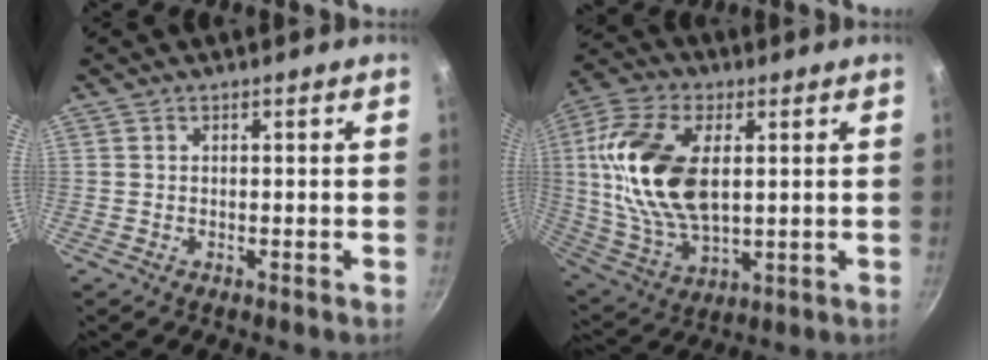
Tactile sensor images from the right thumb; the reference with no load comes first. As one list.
[{"total": 20.2, "force": [3.3, 11.4, 16.4], "torque": [-0.311, -0.002, 0.064]}]